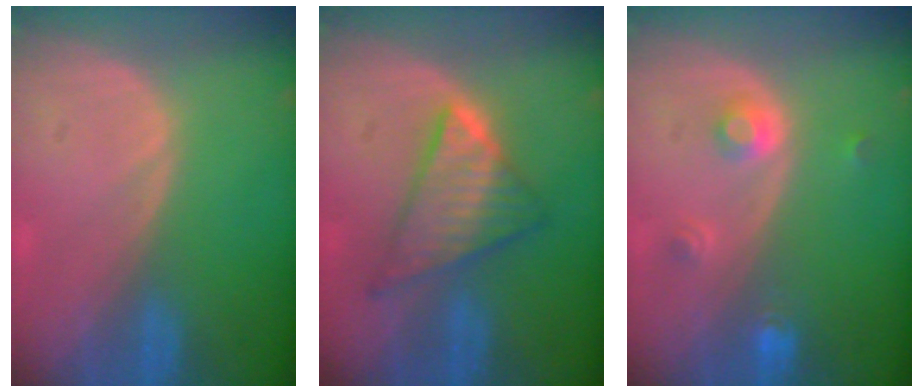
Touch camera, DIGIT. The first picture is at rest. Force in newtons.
{"total": 7.5, "press": 7.5, "slide": 0.4}
{"total": 3.1, "press": 2.8, "slide": 1.2}